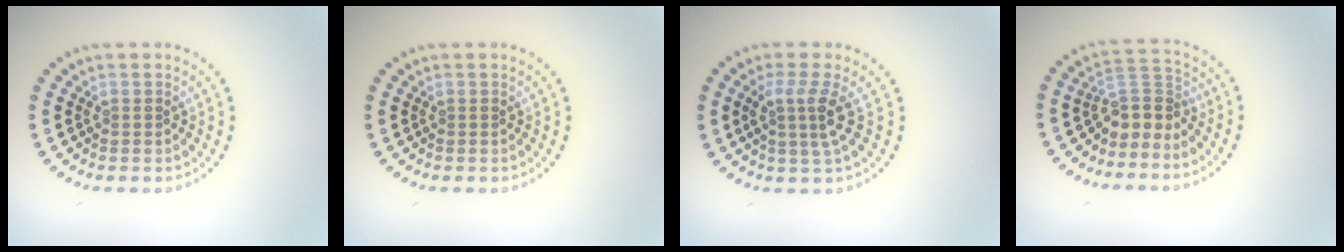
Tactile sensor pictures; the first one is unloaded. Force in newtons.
{"total": 0.0}
{"total": 2.9, "press": 2.1, "slide": 2.0}
{"total": 3.0, "press": 2.1, "slide": 2.1}